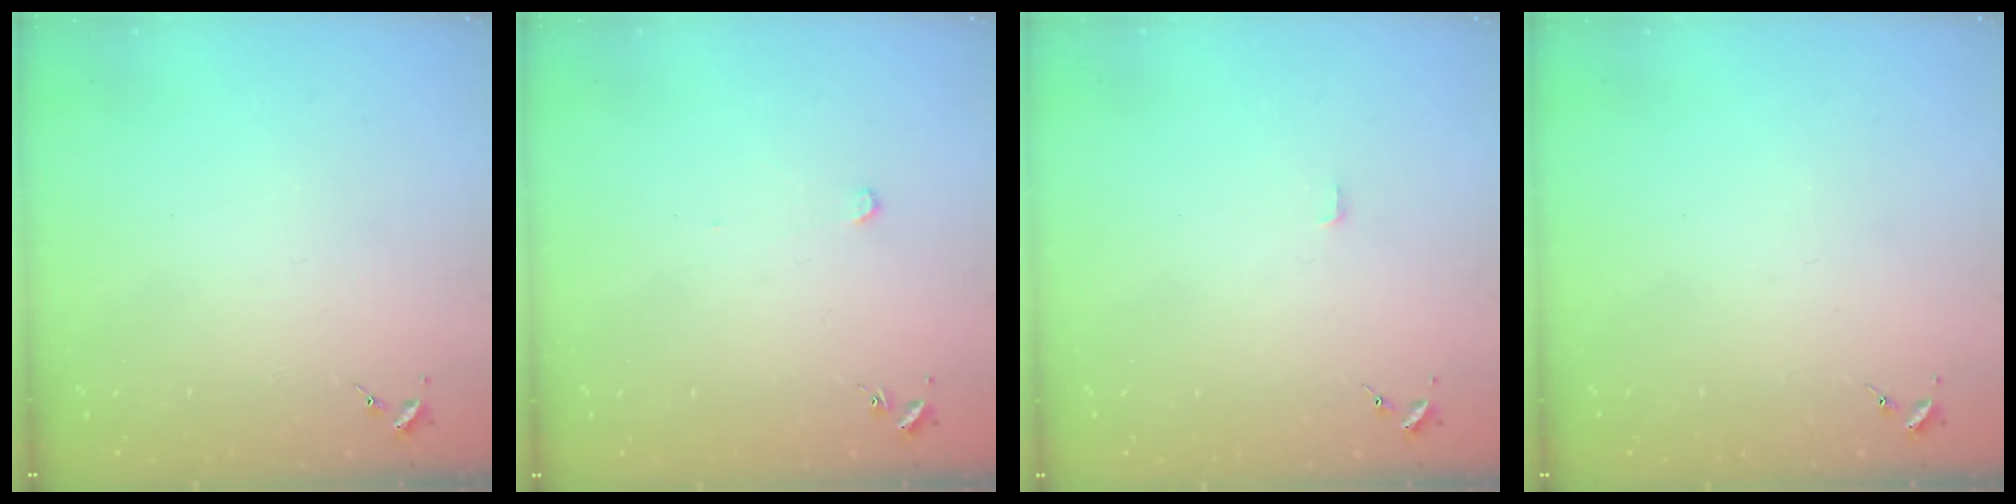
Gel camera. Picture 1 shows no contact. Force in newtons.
{"total": 2.6, "press": 2.6, "slide": 0.2}
{"total": 2.8, "press": 2.8, "slide": 0.2}
{"total": 0.0}